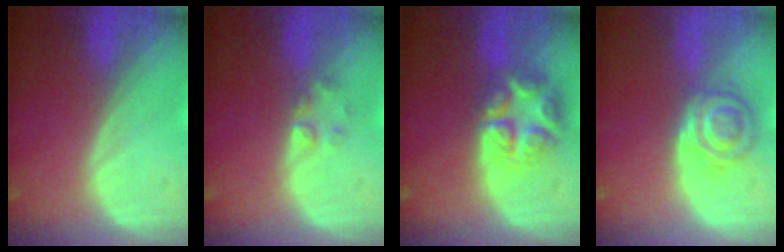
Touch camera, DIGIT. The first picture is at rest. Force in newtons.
{"total": 1.7, "press": 1.7, "slide": 0.2}
{"total": 7.9, "press": 6.9, "slide": 3.9}
{"total": 5.7, "press": 5.4, "slide": 2.0}